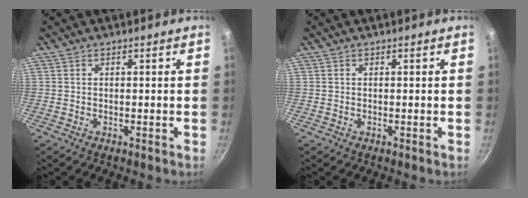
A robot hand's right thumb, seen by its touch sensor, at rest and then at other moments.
{"total": 0.0}